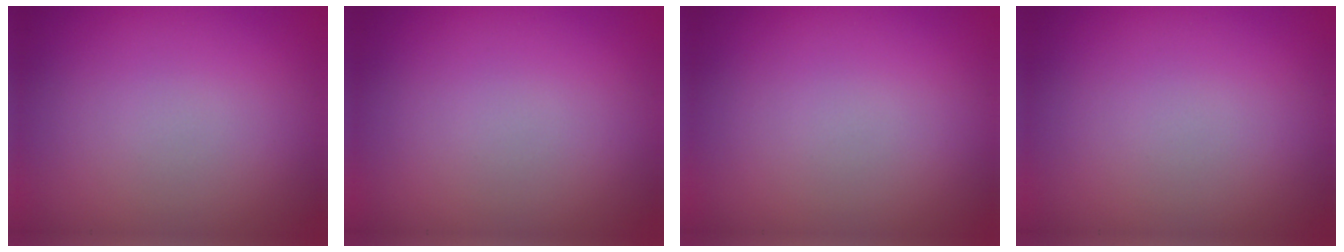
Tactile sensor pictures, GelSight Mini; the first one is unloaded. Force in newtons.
{"total": 0.0}
{"total": 0.0}
{"total": 0.0}